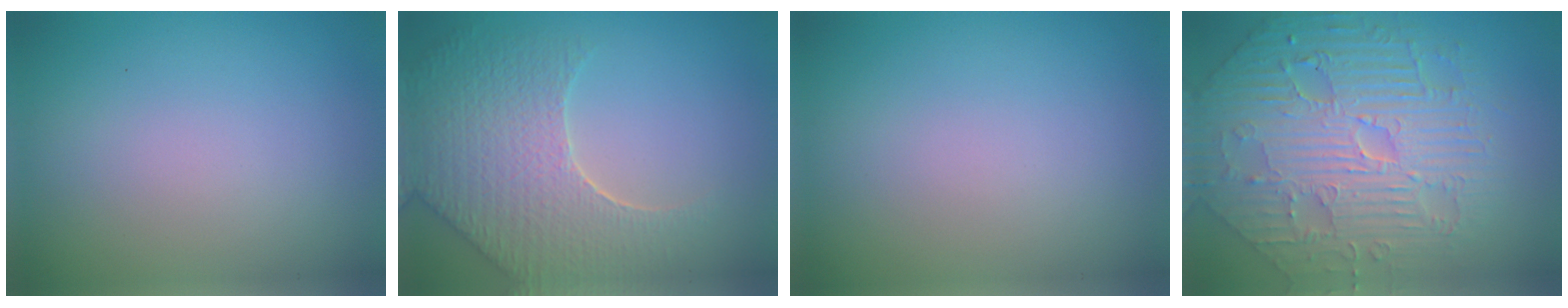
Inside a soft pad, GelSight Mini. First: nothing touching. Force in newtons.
{"total": 7.7, "press": 5.8, "slide": 5.1}
{"total": 0.0}
{"total": 8.2, "press": 6.6, "slide": 4.8}